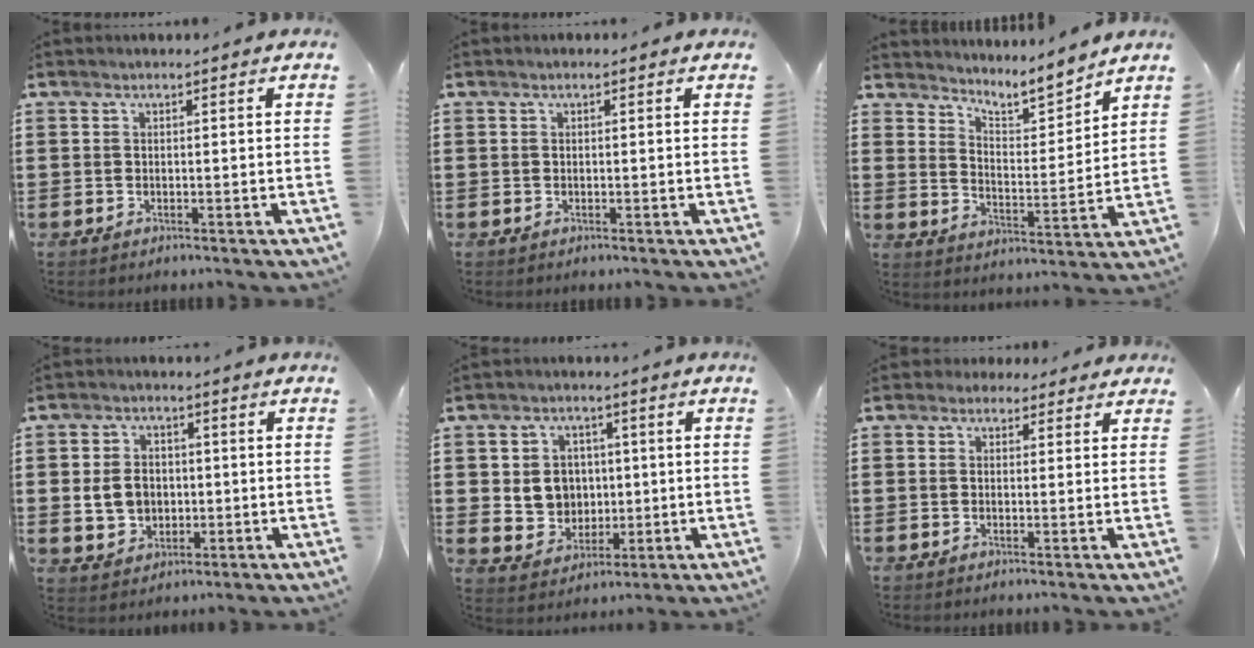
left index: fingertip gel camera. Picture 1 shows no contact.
{"total": 0.0}
{"total": 5.4, "force": [5.1, 0.9, 1.5], "torque": [-0.039, -0.041, 0.081]}
{"total": 5.5, "force": [-0.1, 4.6, 3.0], "torque": [-0.068, 0.007, -0.006]}
{"total": 5.6, "force": [0.9, 5.3, 1.5], "torque": [-0.045, 0.013, 0.016]}
{"total": 2.1, "force": [1.5, 1.4, 0.4], "torque": [-0.007, 0.004, 0.026]}